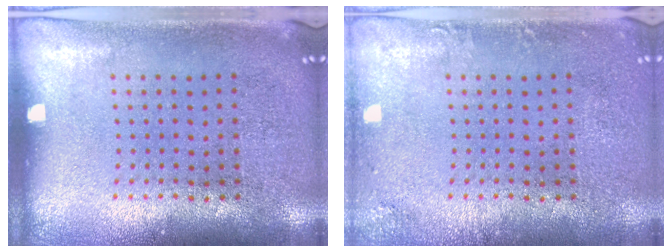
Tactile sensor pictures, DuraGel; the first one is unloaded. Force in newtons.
{"total": 1.3, "press": 1.3, "slide": 0.0}